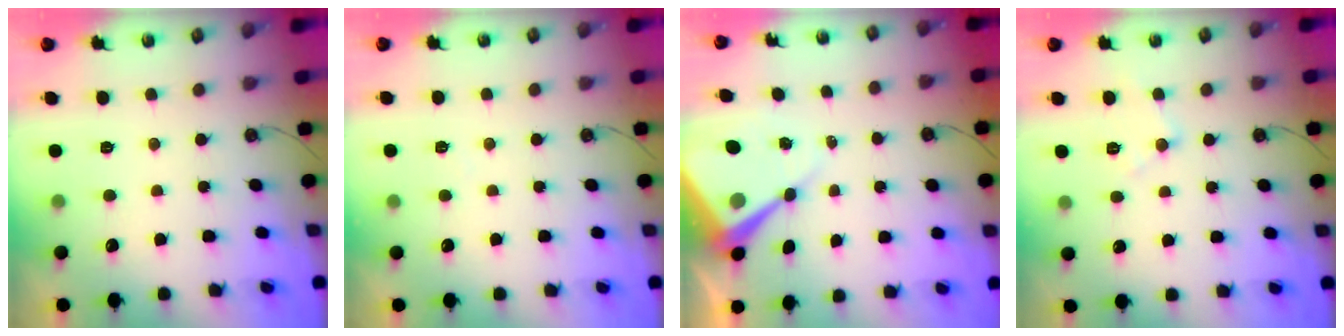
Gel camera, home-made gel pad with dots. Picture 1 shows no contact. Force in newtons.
{"total": 2.9, "press": 2.8, "slide": 0.5}
{"total": 10.1, "press": 10.1, "slide": 0.8}
{"total": 8.5, "press": 8.4, "slide": 0.8}